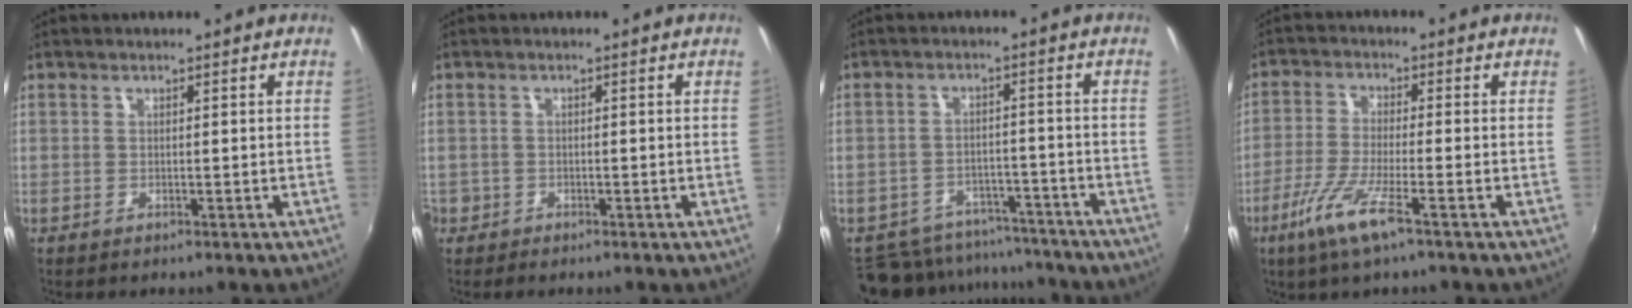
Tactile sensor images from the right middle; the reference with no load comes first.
{"total": 1.7, "force": [-0.9, 1.4, 0.3], "torque": [-0.011, -0.002, -0.013]}
{"total": 13.5, "force": [-11.9, 5.6, 3.1], "torque": [-0.078, 0.016, -0.159]}
{"total": 8.4, "force": [-4.6, 0.5, 6.9], "torque": [-0.155, -0.016, -0.091]}